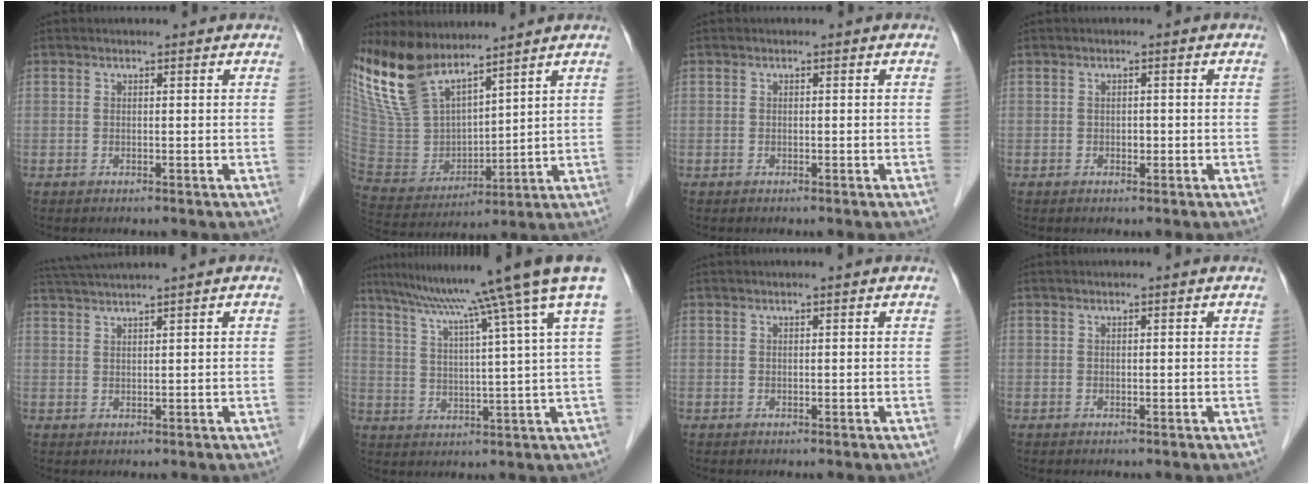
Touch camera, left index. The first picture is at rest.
{"total": 14.2, "force": [11.5, 4.5, 7.0], "torque": [-0.158, 0.003, 0.238]}
{"total": 0.0}
{"total": 0.9, "force": [-0.4, 0.6, 0.5], "torque": [-0.008, -0.002, -0.006]}
{"total": 5.4, "force": [4.7, -1.7, 2.1], "torque": [-0.037, 0.015, 0.090]}
{"total": 15.7, "force": [11.7, -2.4, 10.2], "torque": [-0.162, -0.001, 0.157]}
{"total": 2.4, "force": [2.2, -0.4, 1.1], "torque": [-0.011, 0.019, 0.034]}
{"total": 1.5, "force": [1.3, -0.4, 0.6], "torque": [-0.007, 0.014, 0.026]}